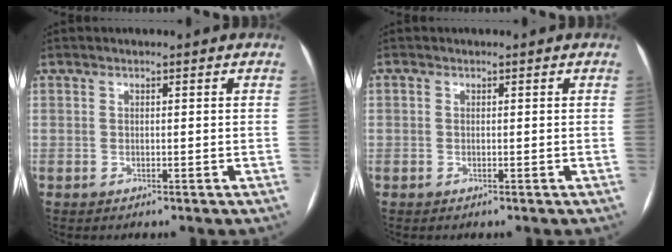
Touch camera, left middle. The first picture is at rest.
{"total": 0.0}